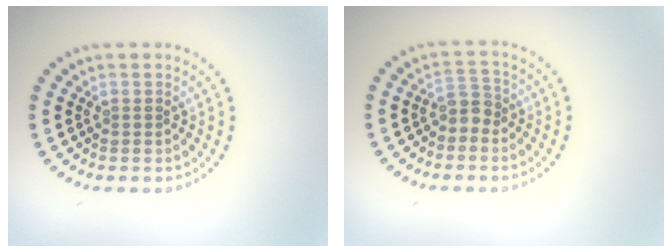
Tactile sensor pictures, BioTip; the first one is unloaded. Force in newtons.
{"total": 1.8, "press": 1.5, "slide": 1.0}